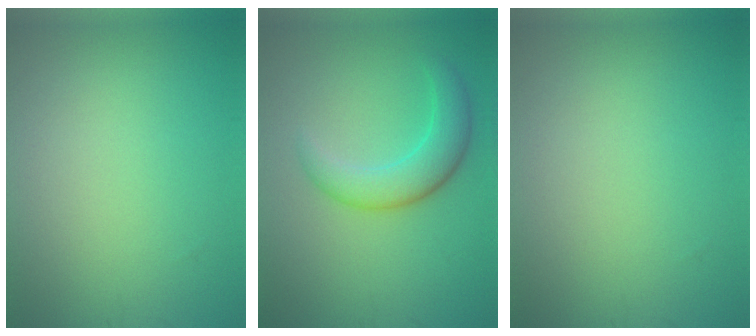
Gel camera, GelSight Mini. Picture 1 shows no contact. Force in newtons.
{"total": 3.9, "press": 3.9, "slide": 0.2}
{"total": 0.0}